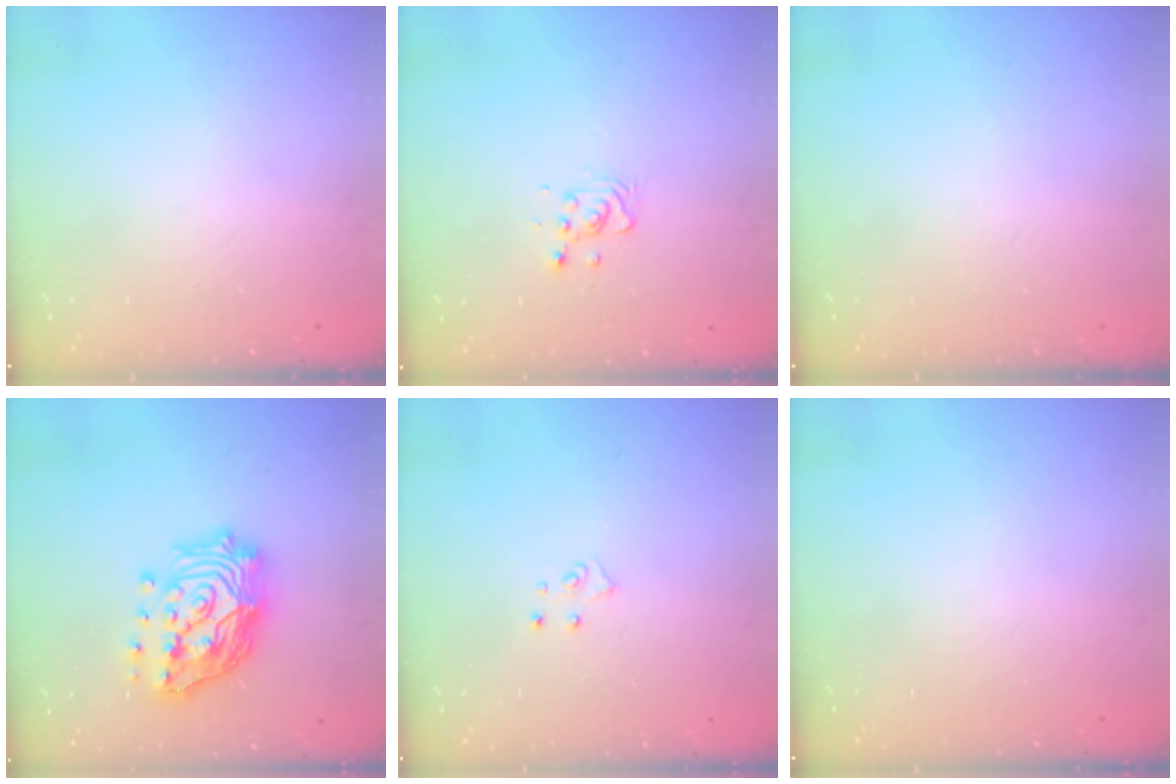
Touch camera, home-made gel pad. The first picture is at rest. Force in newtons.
{"total": 5.4, "press": 5.3, "slide": 1.2}
{"total": 0.0}
{"total": 22.7, "press": 22.6, "slide": 1.9}
{"total": 5.1, "press": 5.1, "slide": 0.4}
{"total": 0.0}